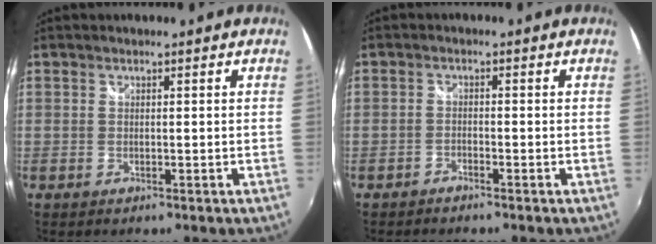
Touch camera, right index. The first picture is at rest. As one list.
[{"total": 1.4, "force": [-1.3, 0.3, 0.3], "torque": [-0.014, -0.002, -0.029]}]